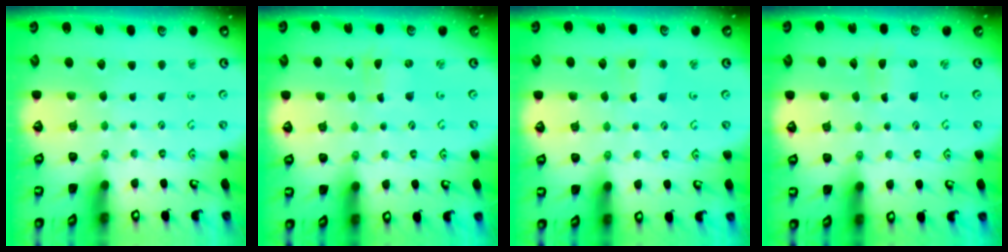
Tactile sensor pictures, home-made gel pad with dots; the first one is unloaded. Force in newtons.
{"total": 0.0}
{"total": 2.3, "press": 2.3, "slide": 0.3}
{"total": 0.6, "press": 0.6, "slide": 0.1}